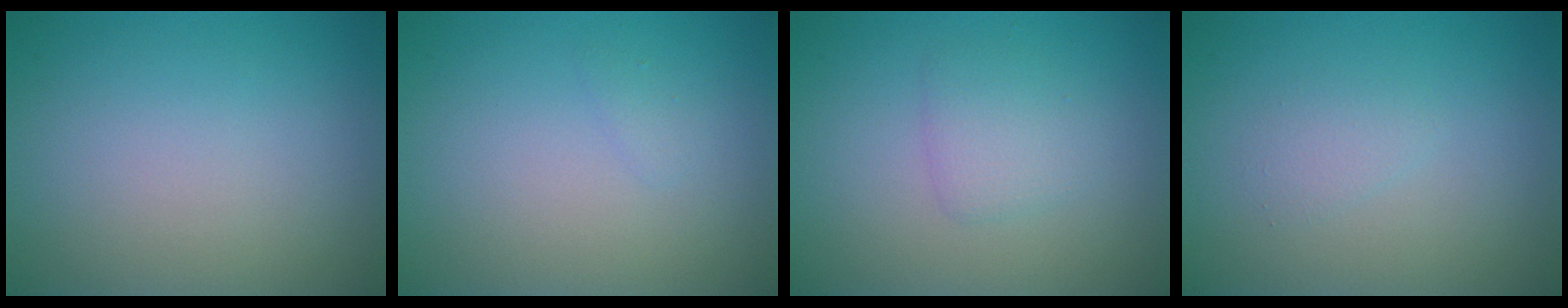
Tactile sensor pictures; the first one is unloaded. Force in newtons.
{"total": 0.6, "press": 0.6, "slide": 0.0}
{"total": 1.9, "press": 1.9, "slide": 0.0}
{"total": 1.1, "press": 1.1, "slide": 0.1}